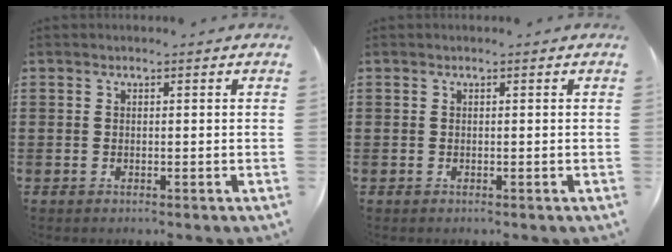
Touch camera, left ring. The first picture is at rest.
{"total": 0.0}